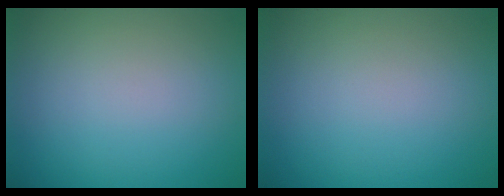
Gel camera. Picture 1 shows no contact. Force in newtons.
{"total": 0.0}